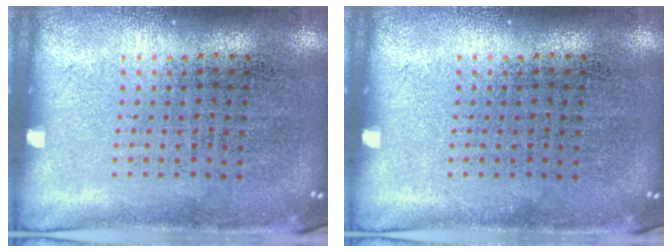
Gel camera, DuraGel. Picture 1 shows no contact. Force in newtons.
{"total": 0.0}